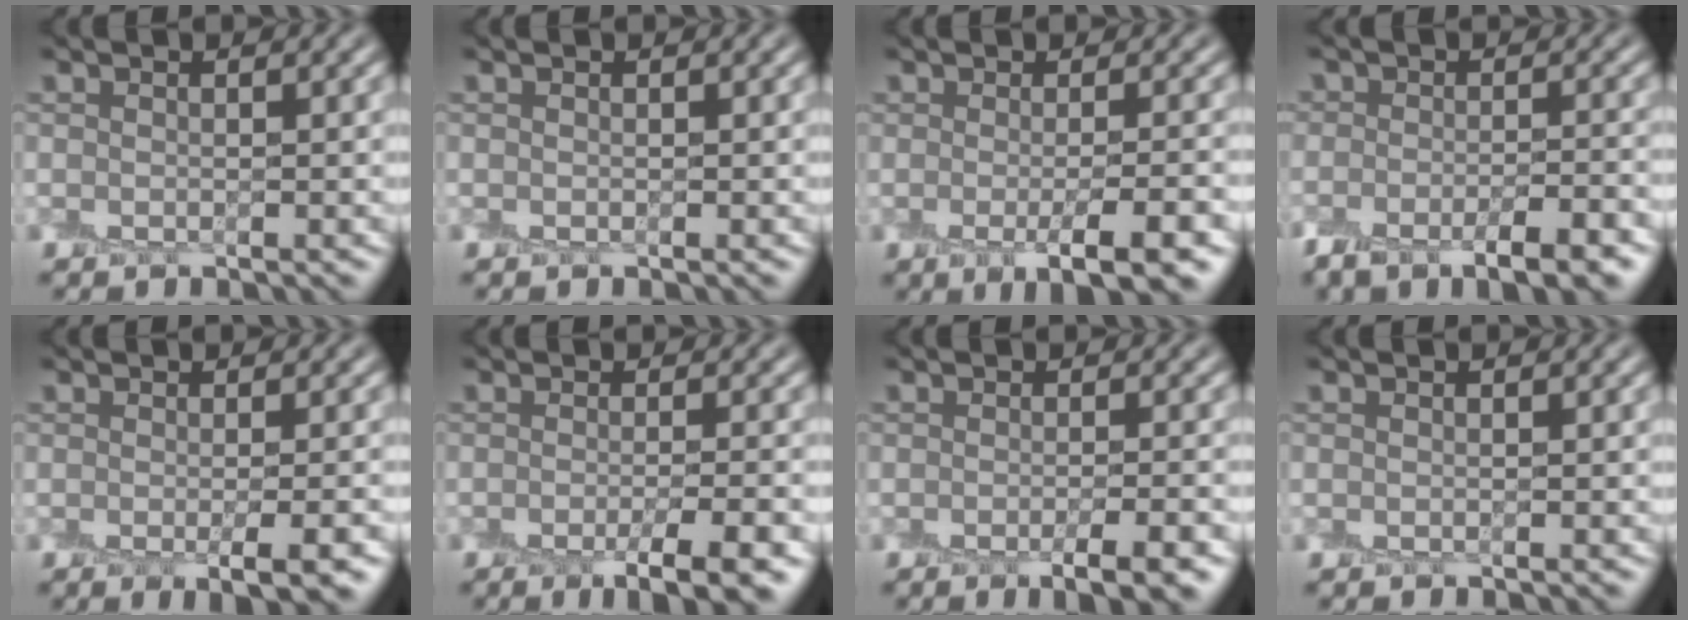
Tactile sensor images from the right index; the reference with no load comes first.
{"total": 0.0}
{"total": 4.6, "force": [-1.8, 1.1, 4.1], "torque": [-0.059, -0.008, -0.017]}
{"total": 6.9, "force": [-4.5, 3.1, 4.3], "torque": [-0.051, -0.004, -0.066]}
{"total": 3.9, "force": [-1.3, 1.0, 3.5], "torque": [-0.035, -0.009, -0.005]}
{"total": 5.3, "force": [-2.9, 1.0, 4.3], "torque": [-0.051, -0.010, -0.035]}
{"total": 3.9, "force": [-2.3, 0.7, 3.2], "torque": [-0.039, -0.007, -0.026]}
{"total": 0.0}